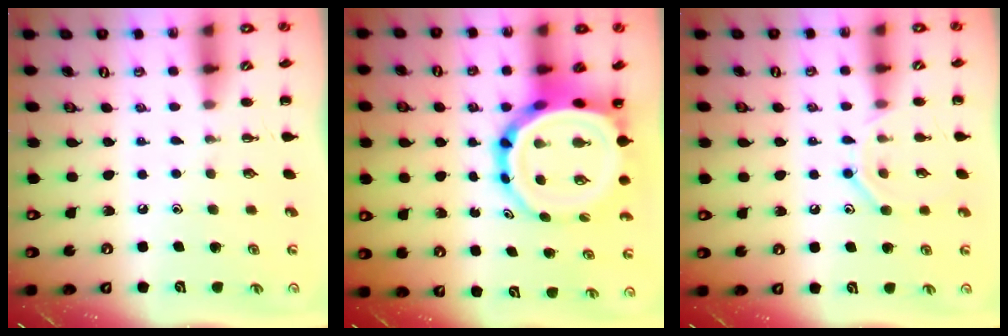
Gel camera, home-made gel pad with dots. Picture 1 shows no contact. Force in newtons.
{"total": 14.2, "press": 13.5, "slide": 4.4}
{"total": 9.0, "press": 9.0, "slide": 0.9}